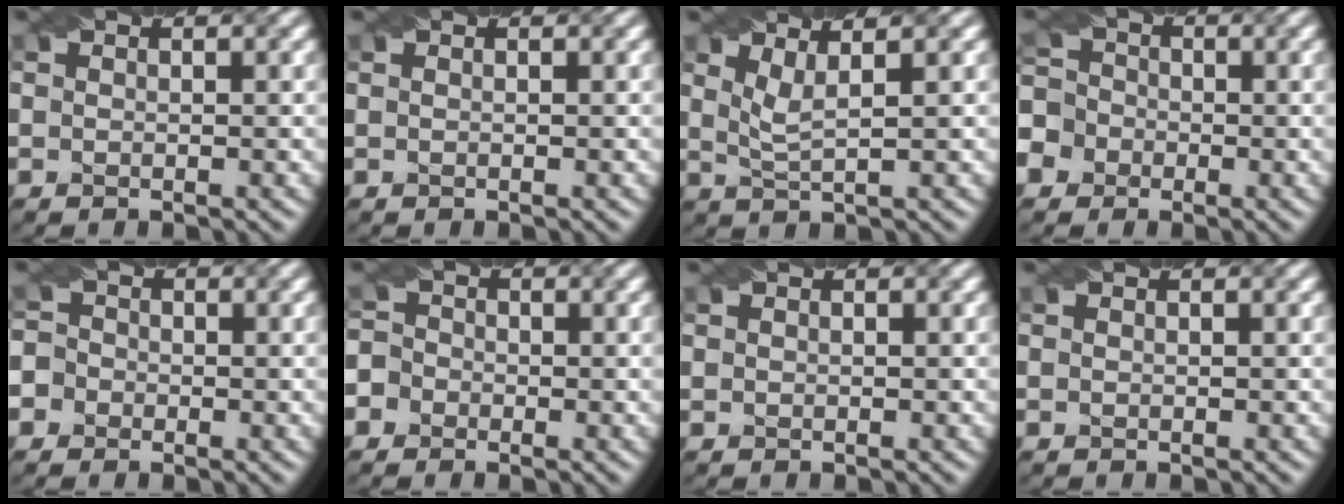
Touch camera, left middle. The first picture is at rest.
{"total": 0.0}
{"total": 2.0, "force": [1.2, 0.0, 1.5], "torque": [-0.033, -0.002, 0.026]}
{"total": 7.5, "force": [-3.8, 6.2, 2.0], "torque": [-0.056, 0.000, -0.090]}
{"total": 4.4, "force": [-1.7, 4.0, 0.8], "torque": [-0.010, 0.018, -0.060]}
{"total": 4.2, "force": [-2.0, 3.6, 0.7], "torque": [-0.002, 0.012, -0.064]}
{"total": 0.0}
{"total": 0.0}